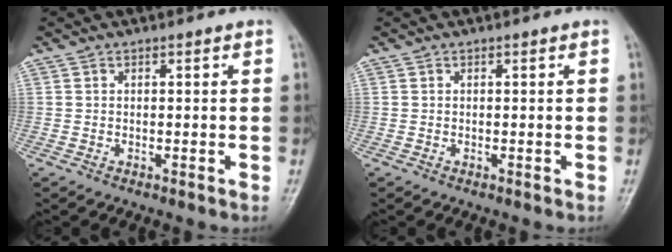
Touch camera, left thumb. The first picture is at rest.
{"total": 0.0}